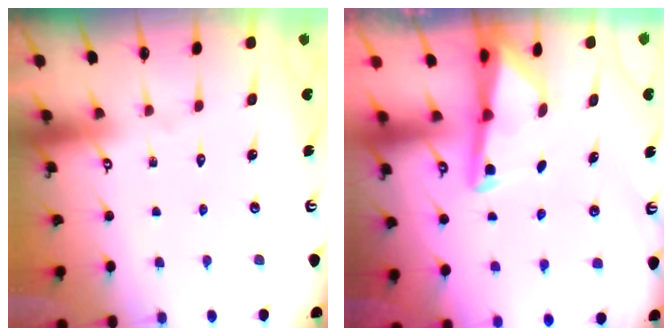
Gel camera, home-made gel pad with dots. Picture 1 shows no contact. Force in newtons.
{"total": 3.0, "press": 3.0, "slide": 0.3}